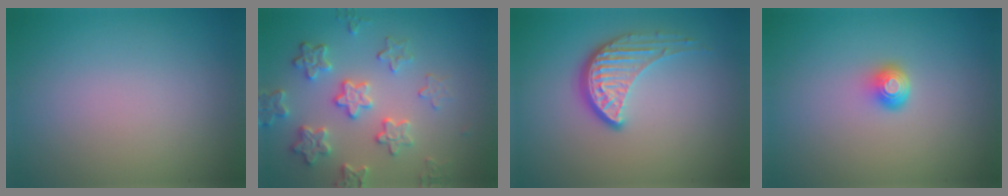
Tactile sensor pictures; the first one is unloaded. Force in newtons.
{"total": 4.8, "press": 4.1, "slide": 2.6}
{"total": 3.9, "press": 3.0, "slide": 2.5}
{"total": 1.6, "press": 1.2, "slide": 1.1}